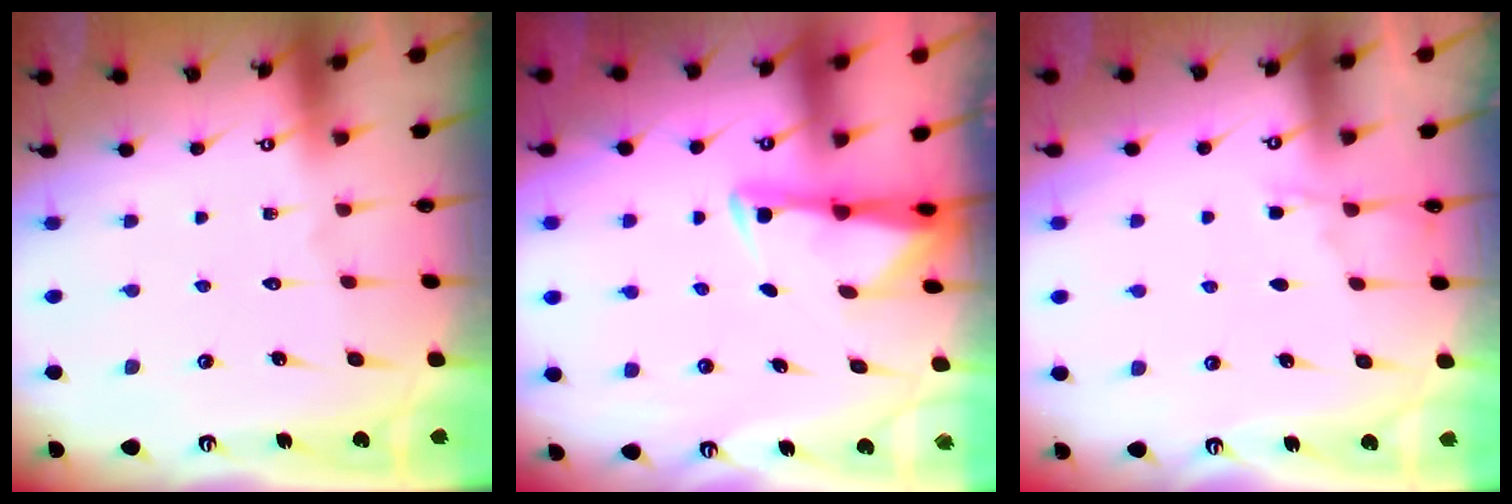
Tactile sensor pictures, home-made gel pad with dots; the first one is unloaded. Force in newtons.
{"total": 3.1, "press": 3.0, "slide": 0.5}
{"total": 2.9, "press": 2.9, "slide": 0.4}